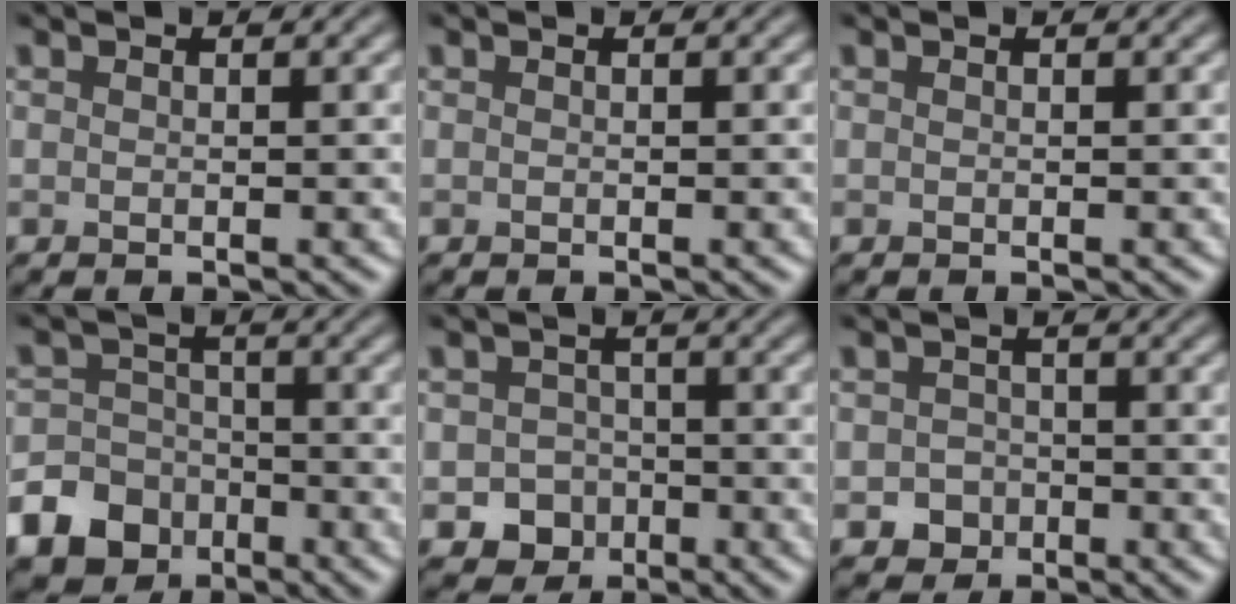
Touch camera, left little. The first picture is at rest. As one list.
[{"total": 0.0}, {"total": 0.0}, {"total": 11.3, "force": [-6.3, 9.1, 2.3], "torque": [-0.053, -0.045, -0.129]}, {"total": 3.8, "force": [-1.9, 3.2, 0.8], "torque": [0.006, -0.001, -0.031]}, {"total": 2.0, "force": [-0.8, 1.8, 0.4], "torque": [0.004, 0.001, -0.017]}]